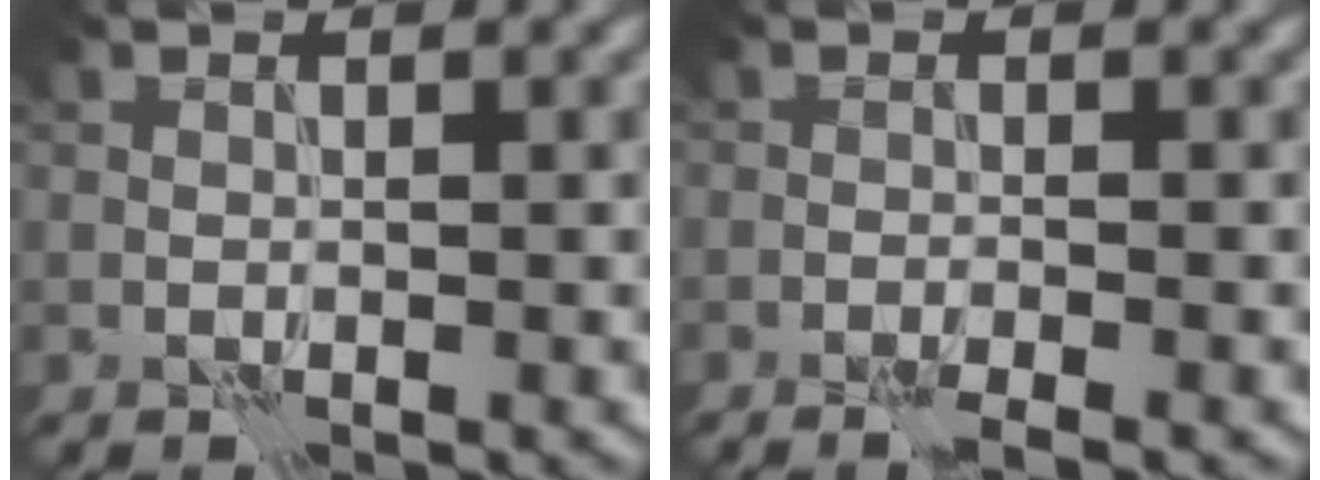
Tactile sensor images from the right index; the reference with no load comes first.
{"total": 1.8, "force": [-1.3, 0.0, 1.2], "torque": [-0.025, 0.001, -0.027]}